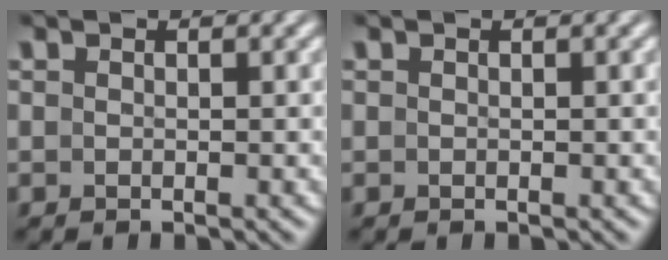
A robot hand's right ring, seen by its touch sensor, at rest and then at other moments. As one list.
[{"total": 0.0}]